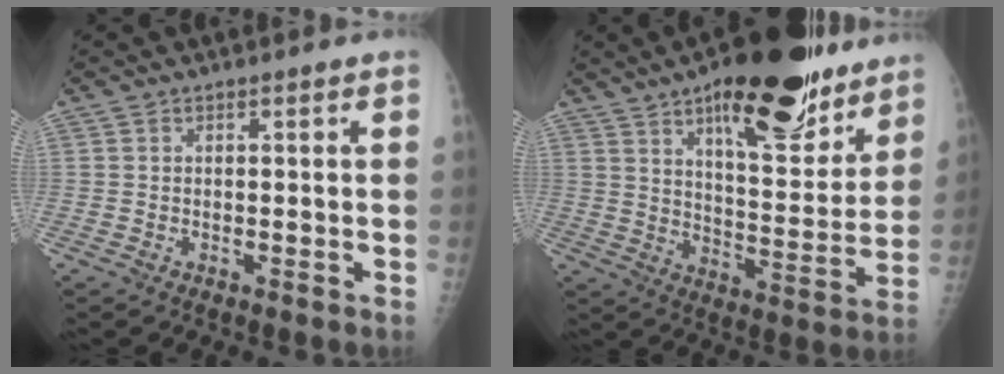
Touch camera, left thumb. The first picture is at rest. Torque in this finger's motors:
{"motor_torque": [0.46, 0.60, 1.45, -1.32, 0.20]}